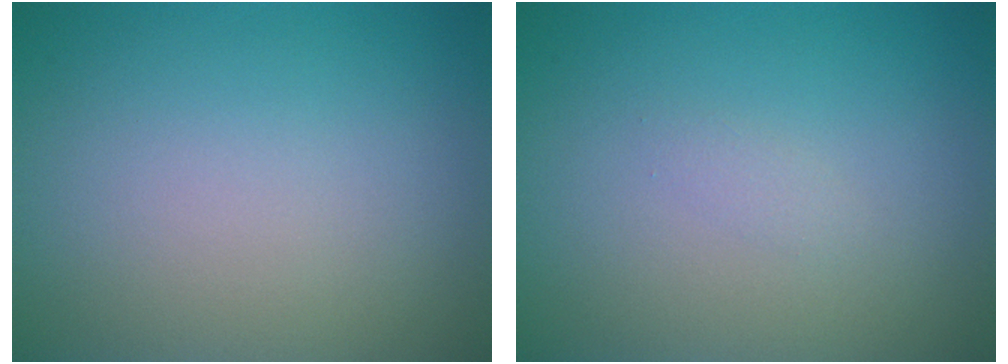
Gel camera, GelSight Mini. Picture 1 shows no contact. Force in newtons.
{"total": 0.7, "press": 0.6, "slide": 0.1}